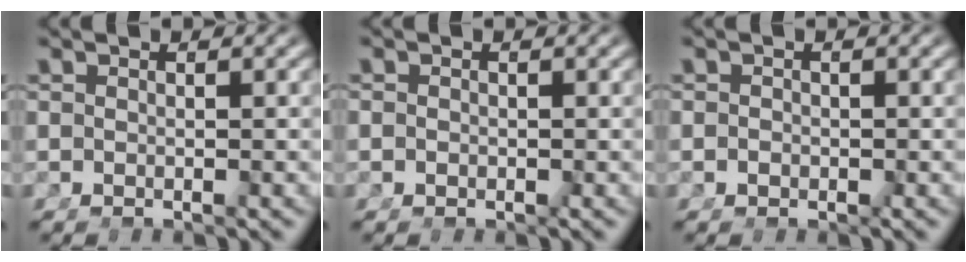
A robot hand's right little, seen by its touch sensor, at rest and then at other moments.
{"total": 0.5, "force": [-0.4, -0.1, 0.3], "torque": [-0.007, -0.009, -0.002]}
{"total": 0.6, "force": [-0.5, -0.2, 0.2], "torque": [-0.004, -0.008, -0.003]}